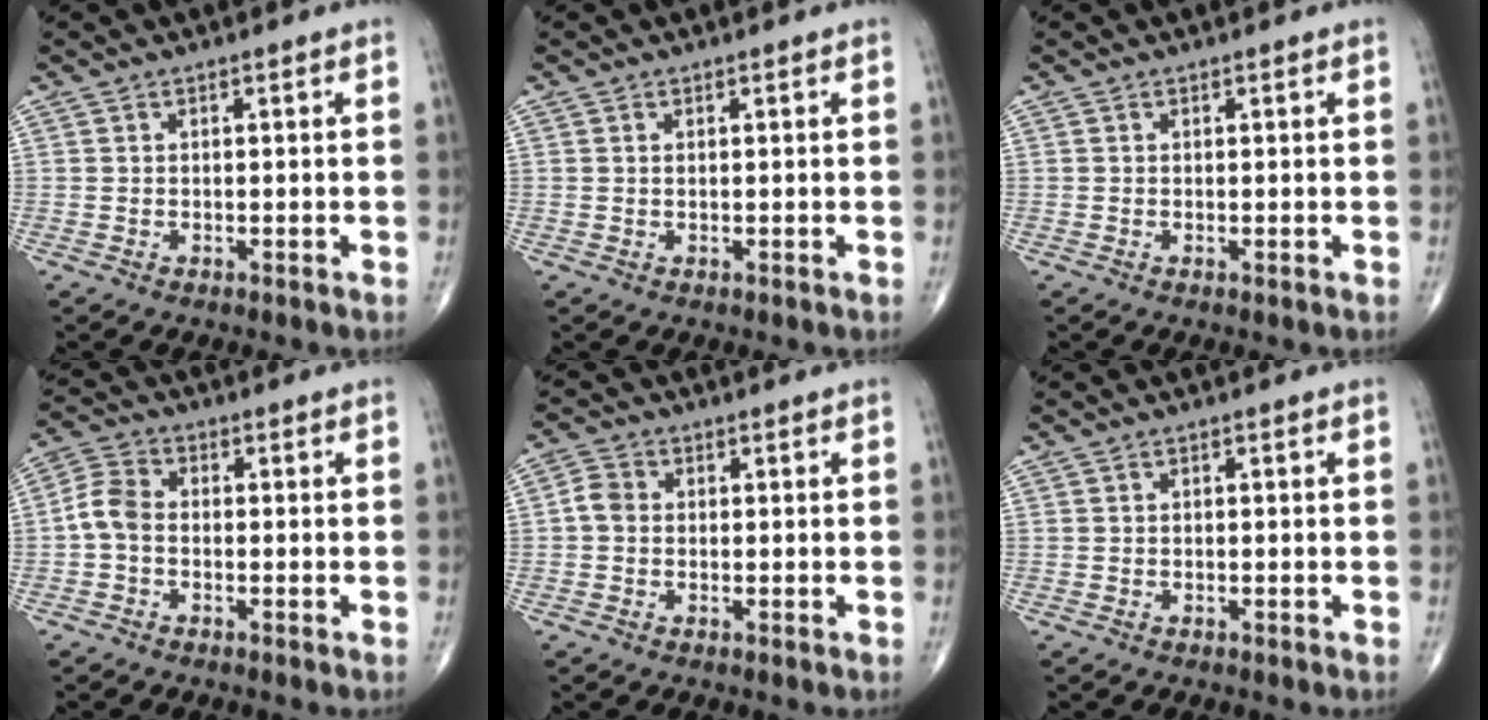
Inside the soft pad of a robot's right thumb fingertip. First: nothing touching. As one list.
[{"total": 0.0}, {"total": 0.0}, {"total": 5.0, "force": [-0.9, 3.3, 3.6], "torque": [-0.070, 0.015, -0.032]}, {"total": 2.9, "force": [-0.1, 2.4, 1.6], "torque": [-0.028, 0.010, -0.010]}, {"total": 0.0}]